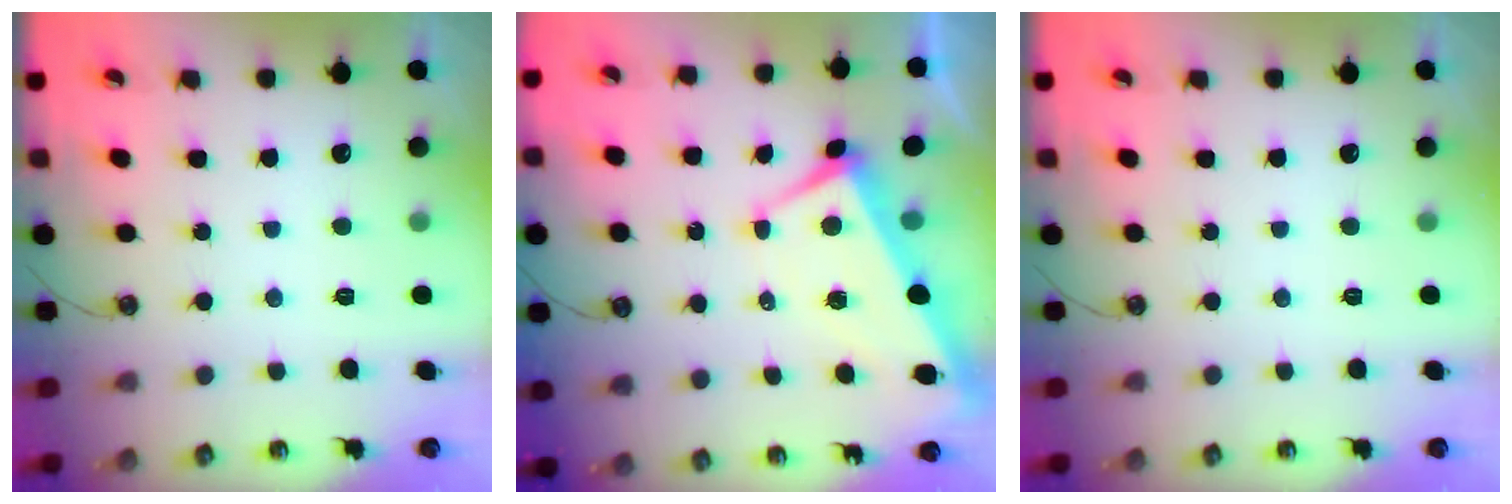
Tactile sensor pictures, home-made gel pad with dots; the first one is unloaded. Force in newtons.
{"total": 1.4, "press": 0.9, "slide": 1.0}
{"total": 0.0}